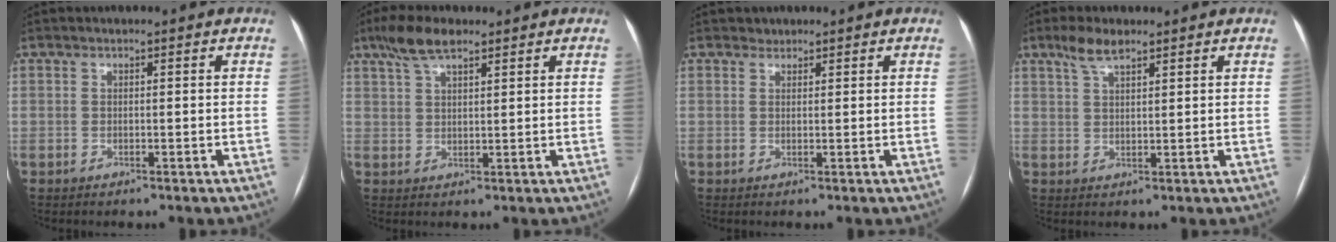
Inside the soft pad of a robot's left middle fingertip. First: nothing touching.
{"total": 5.9, "force": [4.2, 1.6, 3.8], "torque": [-0.082, 0.018, 0.080]}
{"total": 1.0, "force": [0.8, 0.6, -0.2], "torque": [0.005, 0.000, 0.009]}
{"total": 3.9, "force": [2.9, 1.0, 2.5], "torque": [-0.055, 0.010, 0.058]}